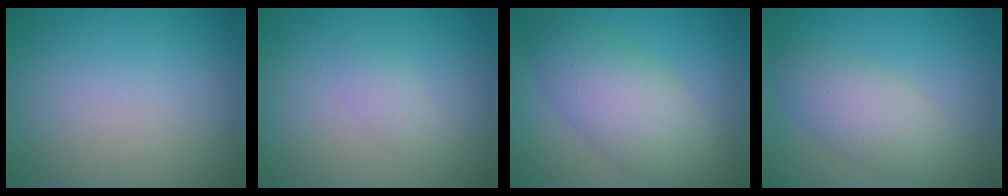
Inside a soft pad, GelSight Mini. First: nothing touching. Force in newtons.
{"total": 1.2, "press": 1.2, "slide": 0.1}
{"total": 5.9, "press": 5.9, "slide": 0.3}
{"total": 3.8, "press": 3.8, "slide": 0.1}